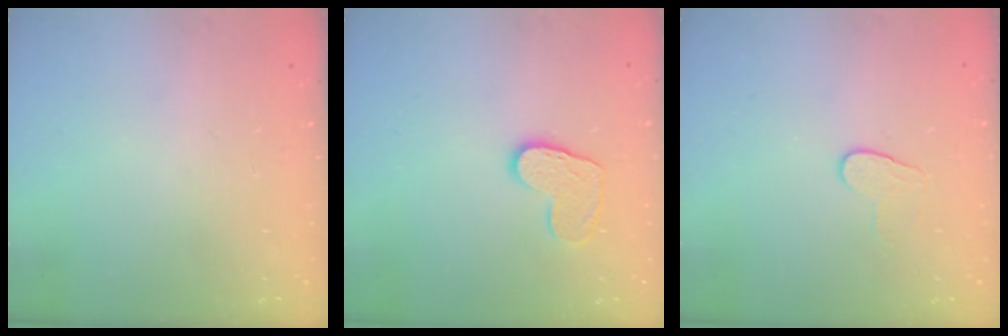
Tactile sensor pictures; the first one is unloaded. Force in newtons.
{"total": 9.1, "press": 9.1, "slide": 0.2}
{"total": 6.2, "press": 6.1, "slide": 0.5}